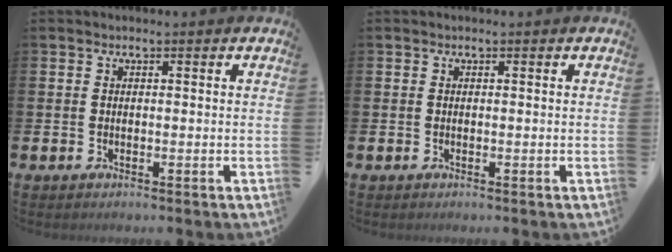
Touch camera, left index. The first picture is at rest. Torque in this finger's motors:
{"motor_torque": [0.00, 0.00, 0.00, 0.00]}